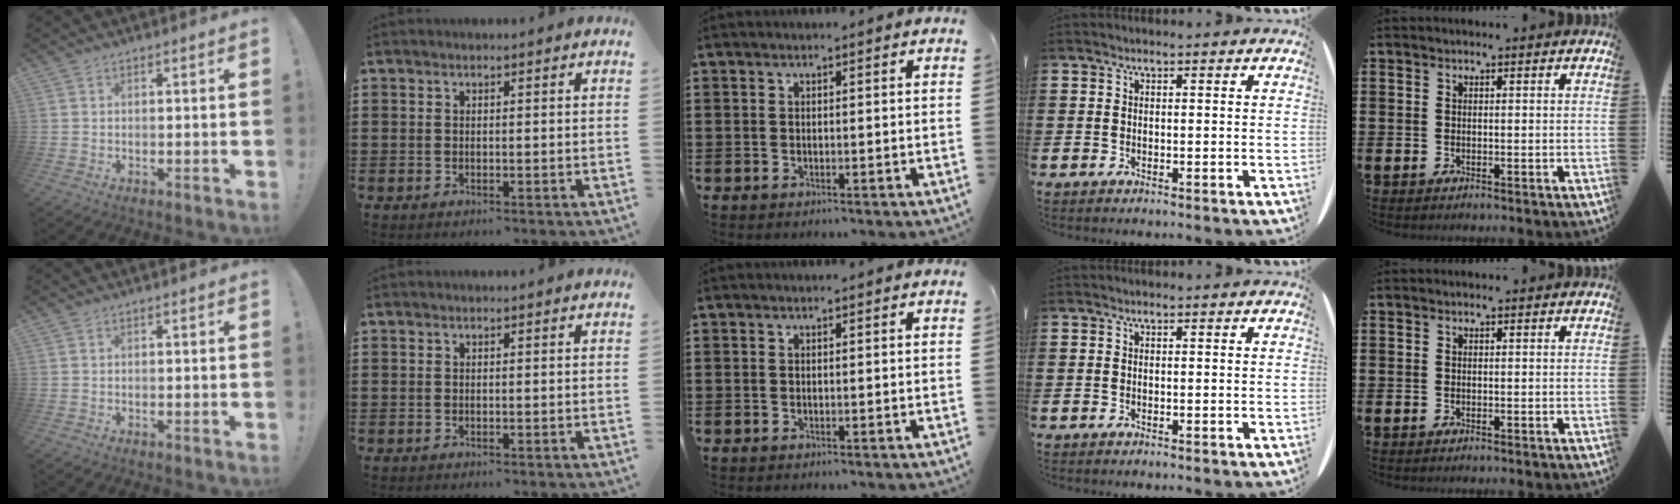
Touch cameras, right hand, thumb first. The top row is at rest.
{}